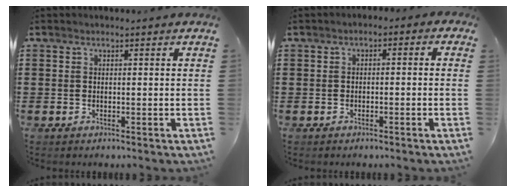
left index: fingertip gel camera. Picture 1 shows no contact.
{"total": 1.6, "force": [-1.5, 0.5, 0.3], "torque": [-0.020, 0.002, -0.036]}